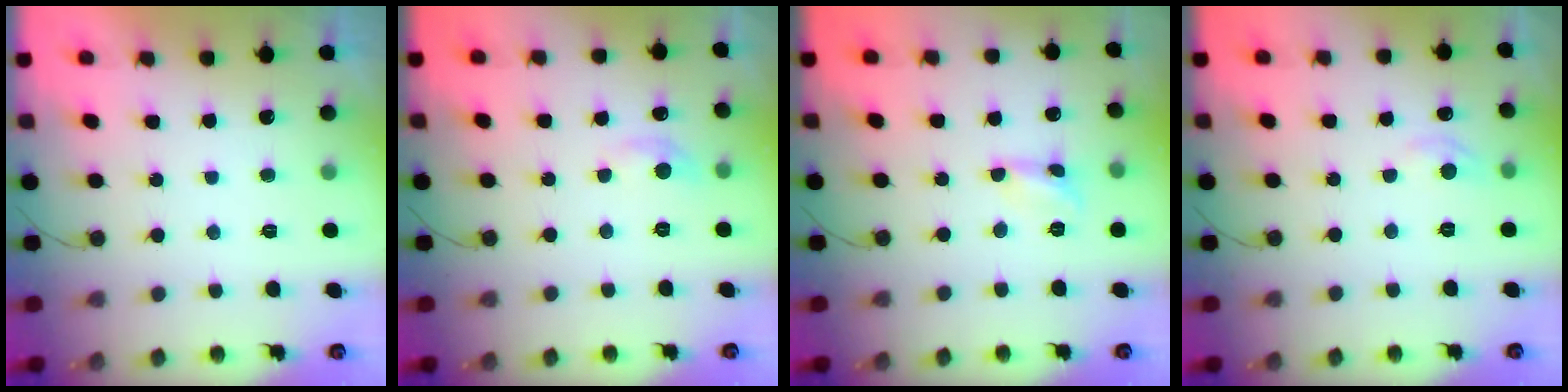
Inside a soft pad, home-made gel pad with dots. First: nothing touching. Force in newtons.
{"total": 5.4, "press": 5.3, "slide": 0.6}
{"total": 2.0, "press": 2.0, "slide": 0.2}
{"total": 3.3, "press": 3.3, "slide": 0.4}